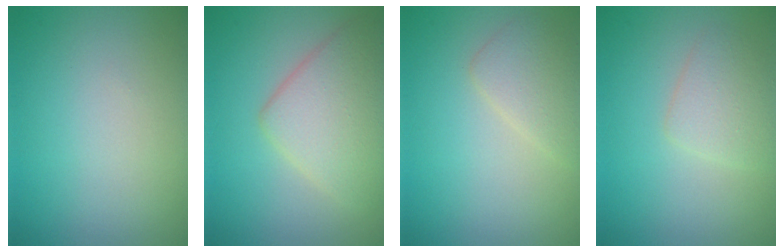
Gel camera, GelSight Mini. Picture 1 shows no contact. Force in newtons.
{"total": 5.0, "press": 5.0, "slide": 0.3}
{"total": 2.4, "press": 2.4, "slide": 0.1}
{"total": 2.2, "press": 2.2, "slide": 0.1}